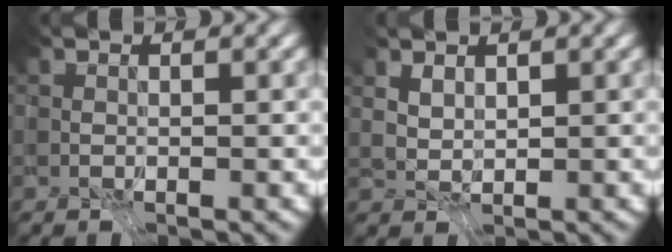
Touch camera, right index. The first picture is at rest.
{"total": 1.2, "force": [0.5, -0.8, -0.6], "torque": [0.007, -0.015, 0.035]}